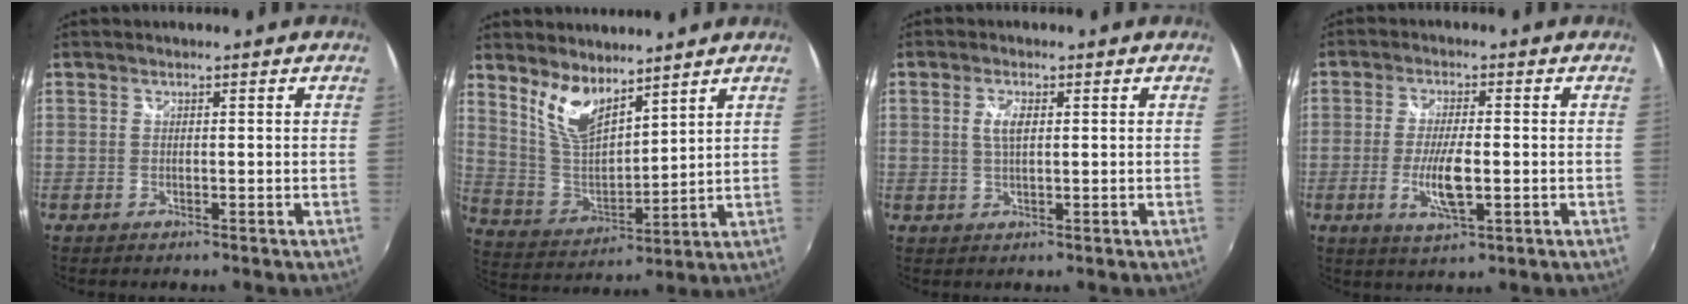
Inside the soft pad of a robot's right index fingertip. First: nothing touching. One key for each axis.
{"total": 10.0, "fx": 7.1, "fy": 3.7, "fz": 5.9, "tx": -0.117, "ty": -0.006, "tz": 0.148}
{"total": 3.0, "fx": 0.6, "fy": 1.1, "fz": 2.7, "tx": -0.053, "ty": 0.001, "tz": 0.011}
{"total": 7.1, "fx": -1.6, "fy": 1.8, "fz": 6.7, "tx": -0.134, "ty": -0.011, "tz": -0.030}